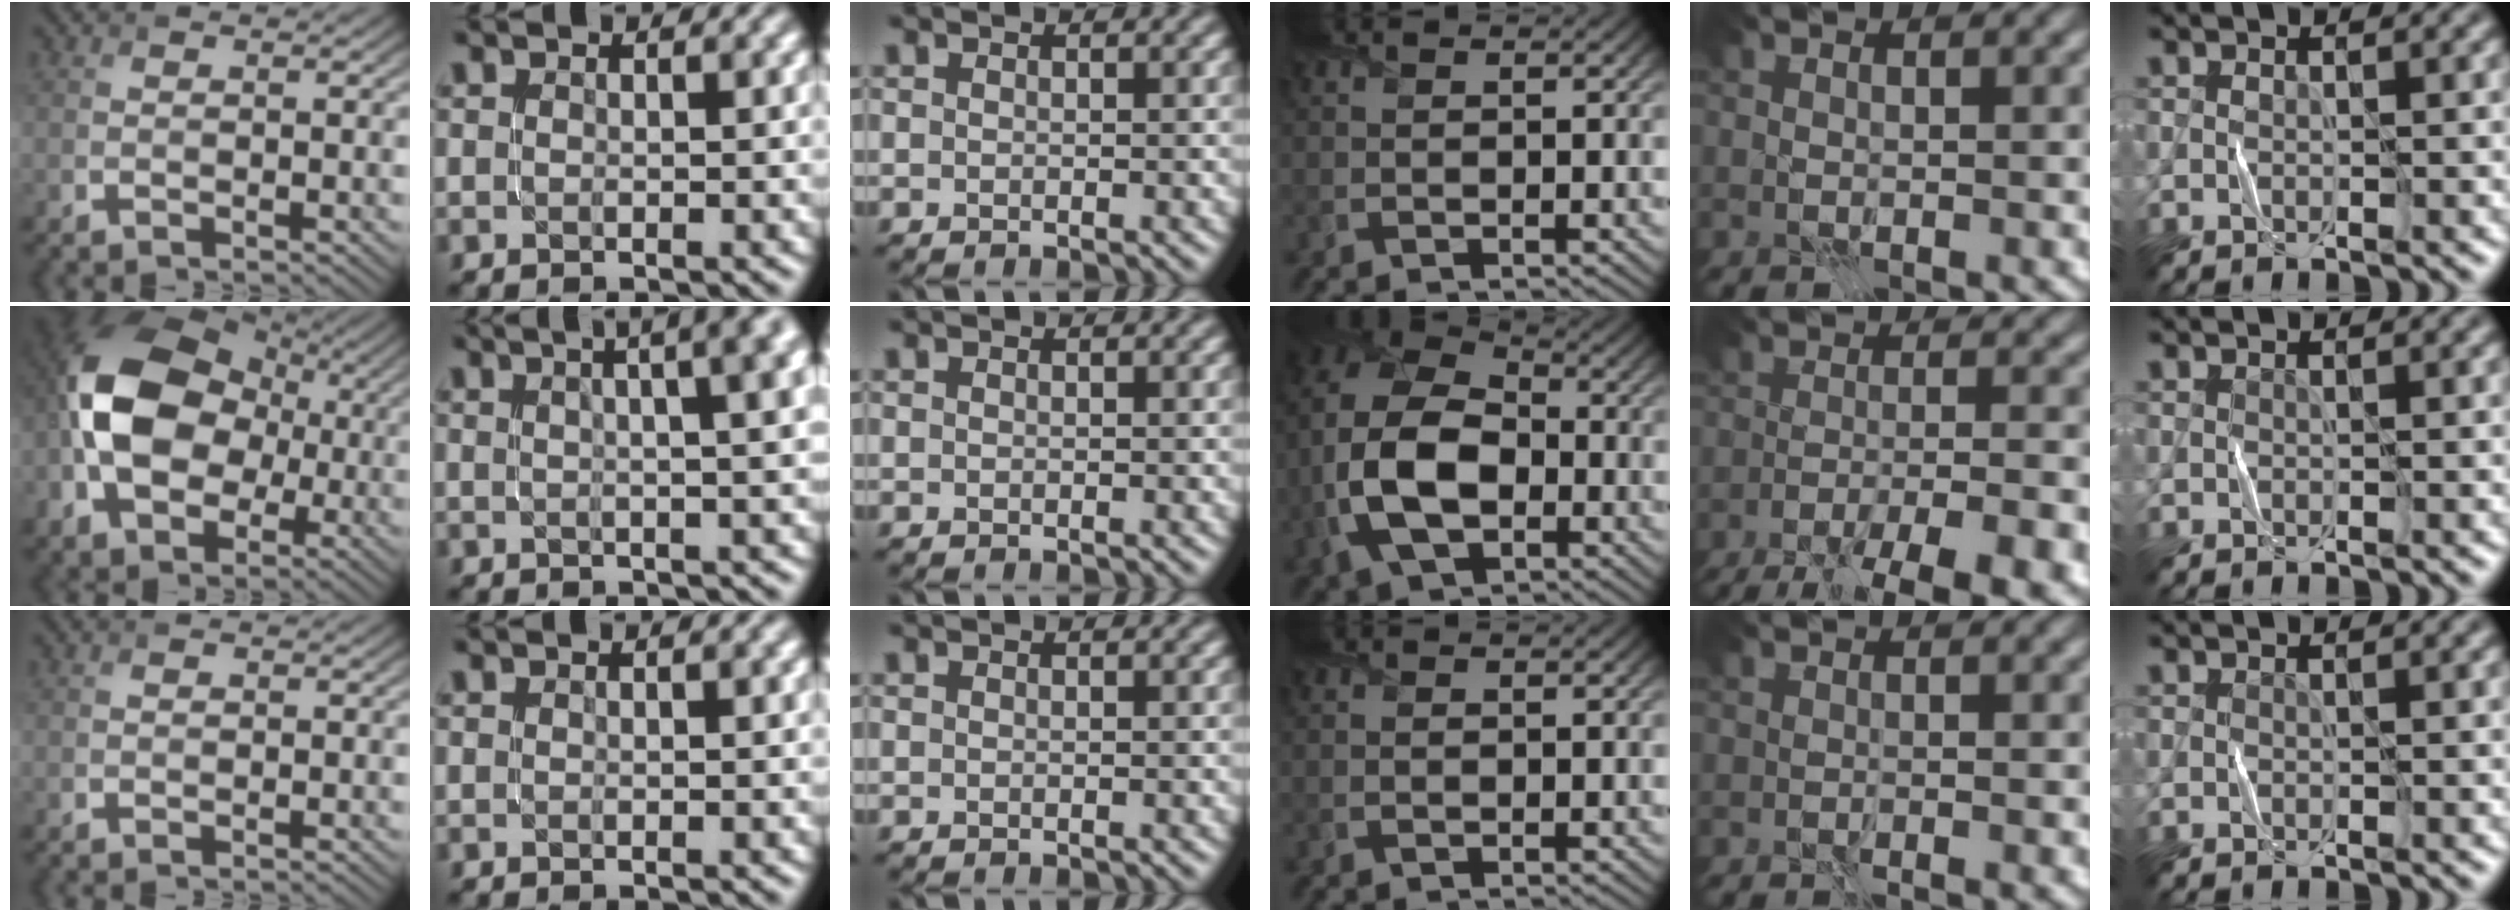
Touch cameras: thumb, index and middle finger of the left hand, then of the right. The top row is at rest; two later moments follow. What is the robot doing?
{"motion": "fold", "object": "scarf"}